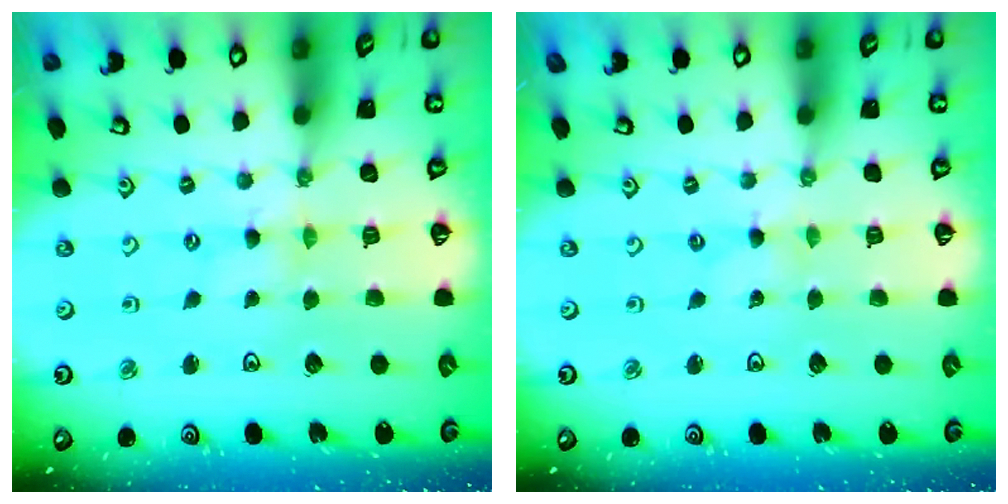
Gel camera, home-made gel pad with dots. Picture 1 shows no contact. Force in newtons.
{"total": 0.0}